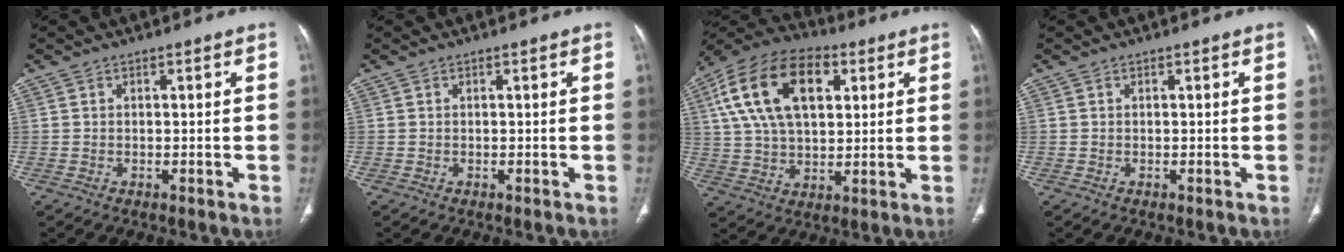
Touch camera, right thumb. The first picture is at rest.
{"total": 0.0}
{"total": 19.9, "force": [6.4, 11.6, 14.9], "torque": [-0.259, 0.004, 0.107]}
{"total": 0.0}